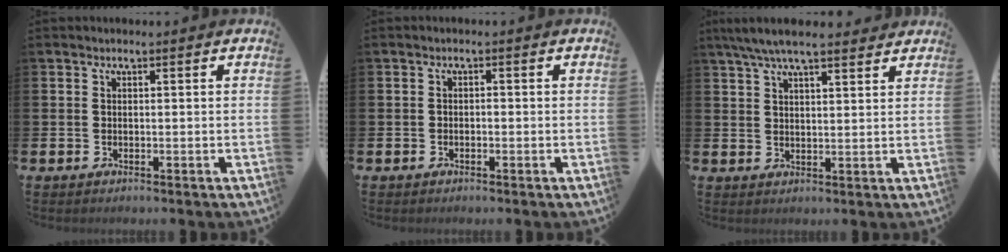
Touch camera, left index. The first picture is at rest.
{"total": 0.7, "force": [-0.5, 0.5, 0.3], "torque": [-0.011, 0.002, -0.010]}
{"total": 6.3, "force": [5.6, 1.1, 2.8], "torque": [-0.064, -0.013, 0.102]}